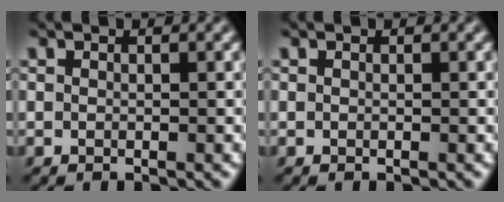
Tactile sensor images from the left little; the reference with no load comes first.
{"total": 0.0}